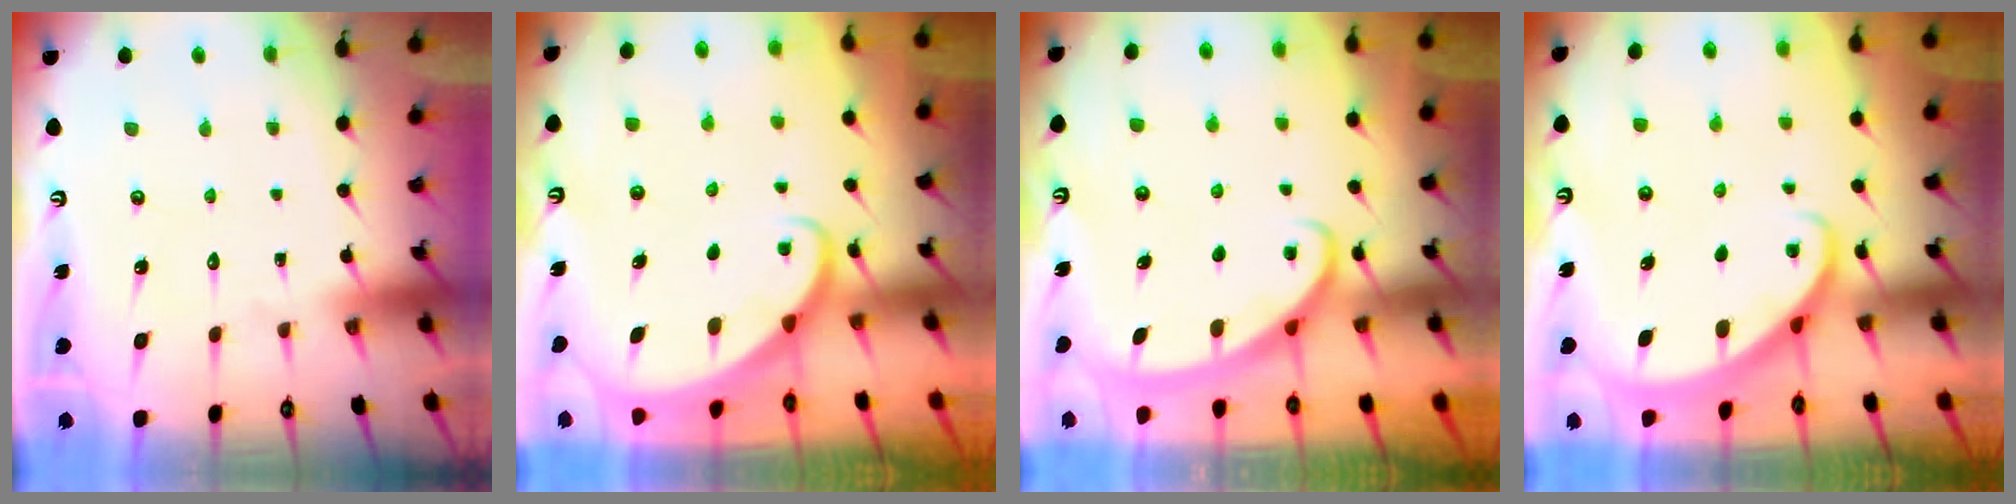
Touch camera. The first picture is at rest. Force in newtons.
{"total": 1.9, "press": 1.8, "slide": 0.2}
{"total": 2.8, "press": 2.8, "slide": 0.4}
{"total": 2.1, "press": 2.1, "slide": 0.2}